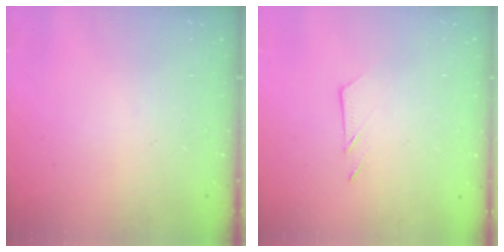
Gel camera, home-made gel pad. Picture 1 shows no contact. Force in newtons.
{"total": 4.2, "press": 4.2, "slide": 0.5}